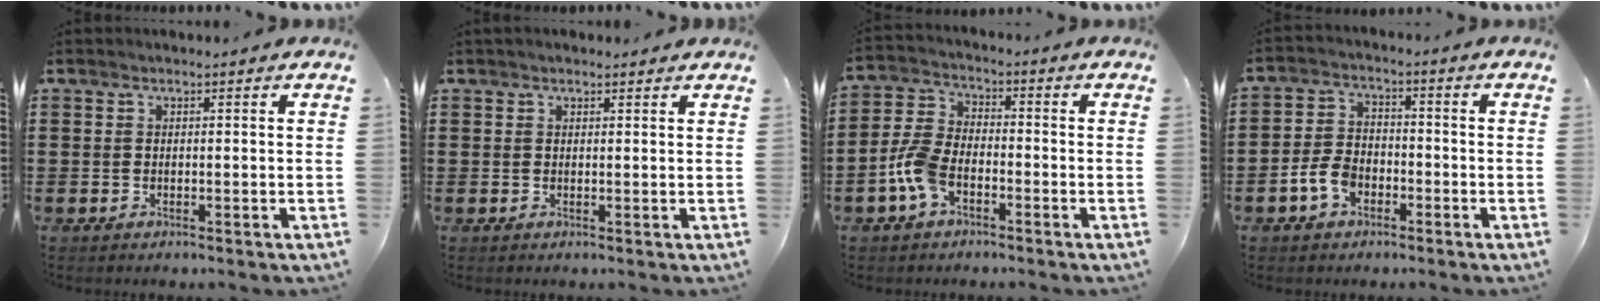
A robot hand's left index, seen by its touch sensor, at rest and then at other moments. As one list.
[{"total": 0.8, "force": [0.7, 0.3, 0.3], "torque": [-0.006, 0.004, 0.014]}, {"total": 6.5, "force": [-3.0, 3.5, 4.7], "torque": [-0.120, 0.002, -0.062]}, {"total": 5.4, "force": [-2.7, 3.8, 2.6], "torque": [-0.069, 0.008, -0.055]}]